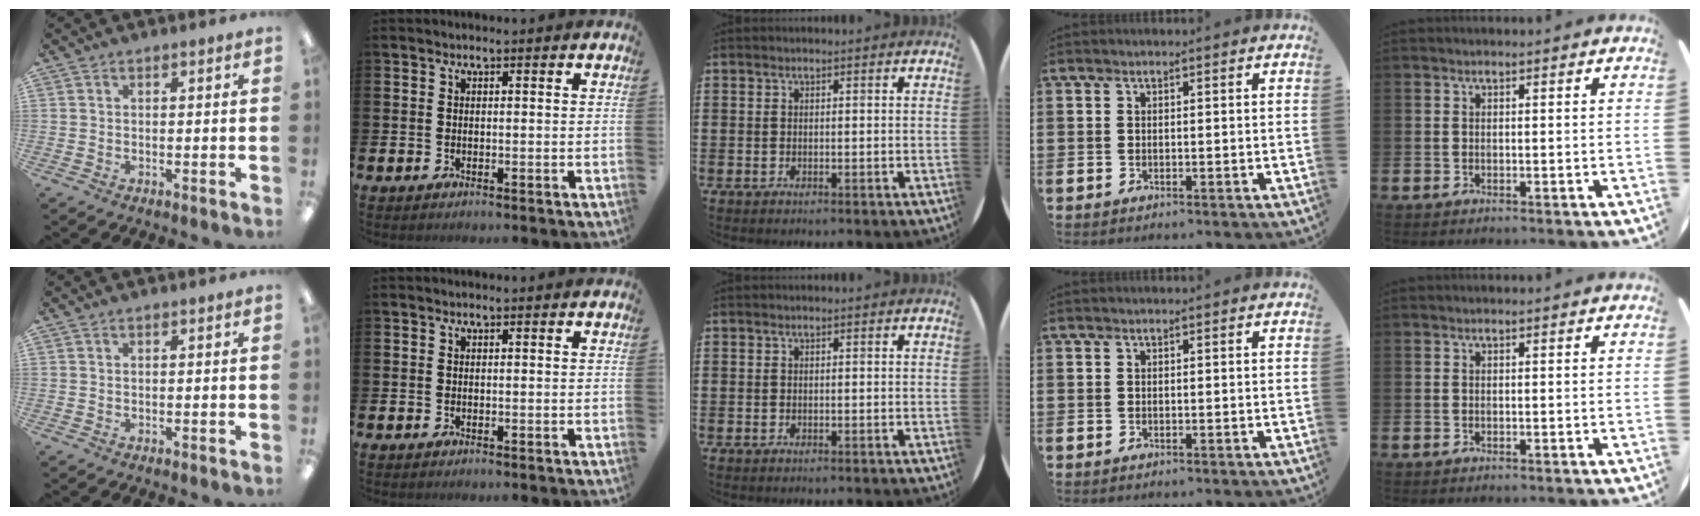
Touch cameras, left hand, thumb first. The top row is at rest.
{}